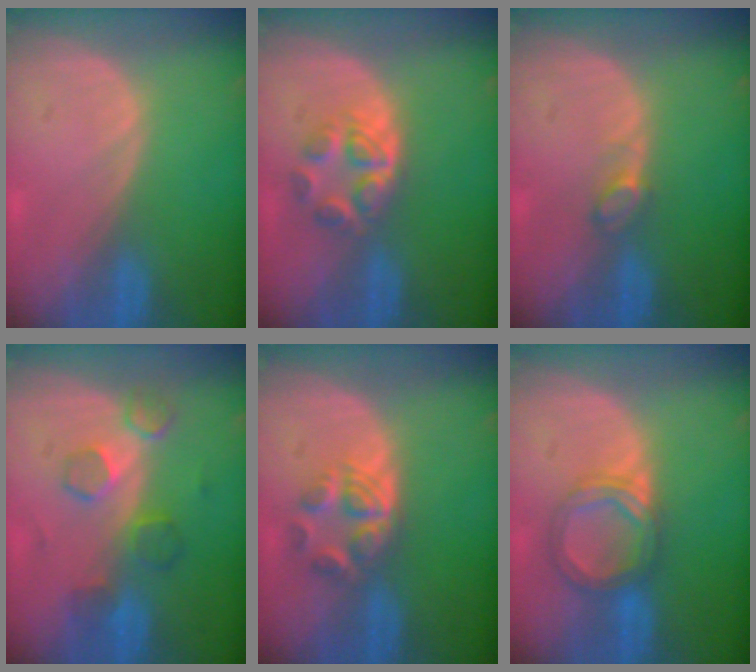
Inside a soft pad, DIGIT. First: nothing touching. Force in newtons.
{"total": 5.0, "press": 4.8, "slide": 1.6}
{"total": 2.0, "press": 1.9, "slide": 0.2}
{"total": 5.7, "press": 5.5, "slide": 1.3}
{"total": 5.9, "press": 5.0, "slide": 3.3}
{"total": 5.3, "press": 5.3, "slide": 0.2}